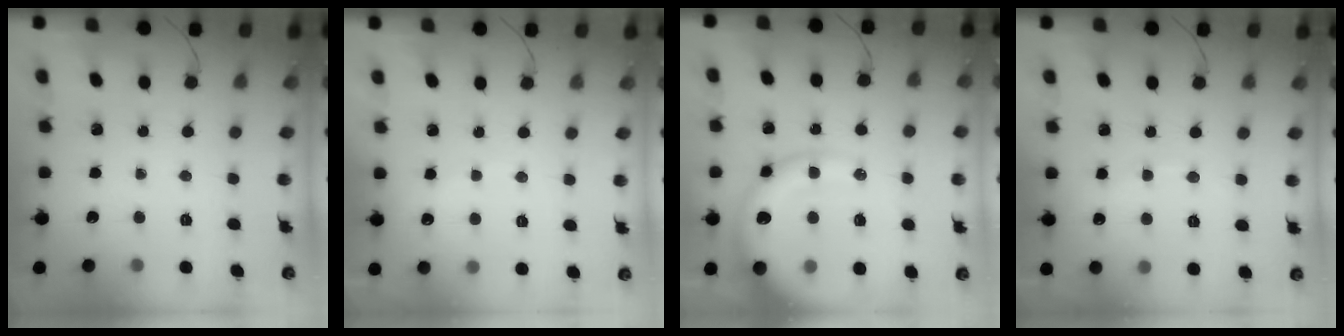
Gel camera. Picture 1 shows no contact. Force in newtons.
{"total": 5.8, "press": 5.7, "slide": 1.0}
{"total": 18.5, "press": 18.0, "slide": 4.6}
{"total": 7.7, "press": 7.6, "slide": 1.2}